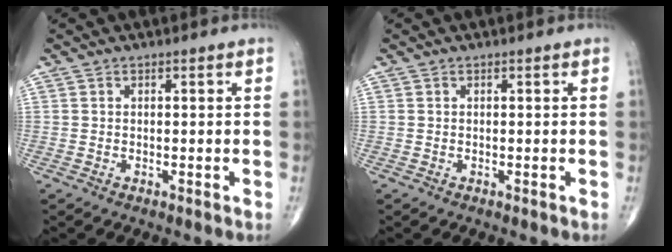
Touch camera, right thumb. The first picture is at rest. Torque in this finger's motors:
{"motor_torque": [0.00, 0.00, 0.02, 0.02, 0.00]}